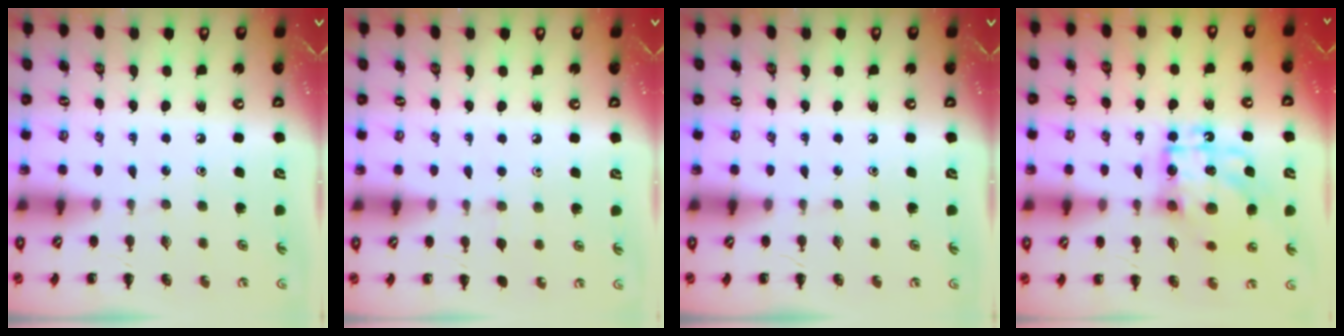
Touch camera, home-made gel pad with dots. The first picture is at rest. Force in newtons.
{"total": 3.7, "press": 3.3, "slide": 1.7}
{"total": 0.0}
{"total": 15.7, "press": 15.6, "slide": 1.5}